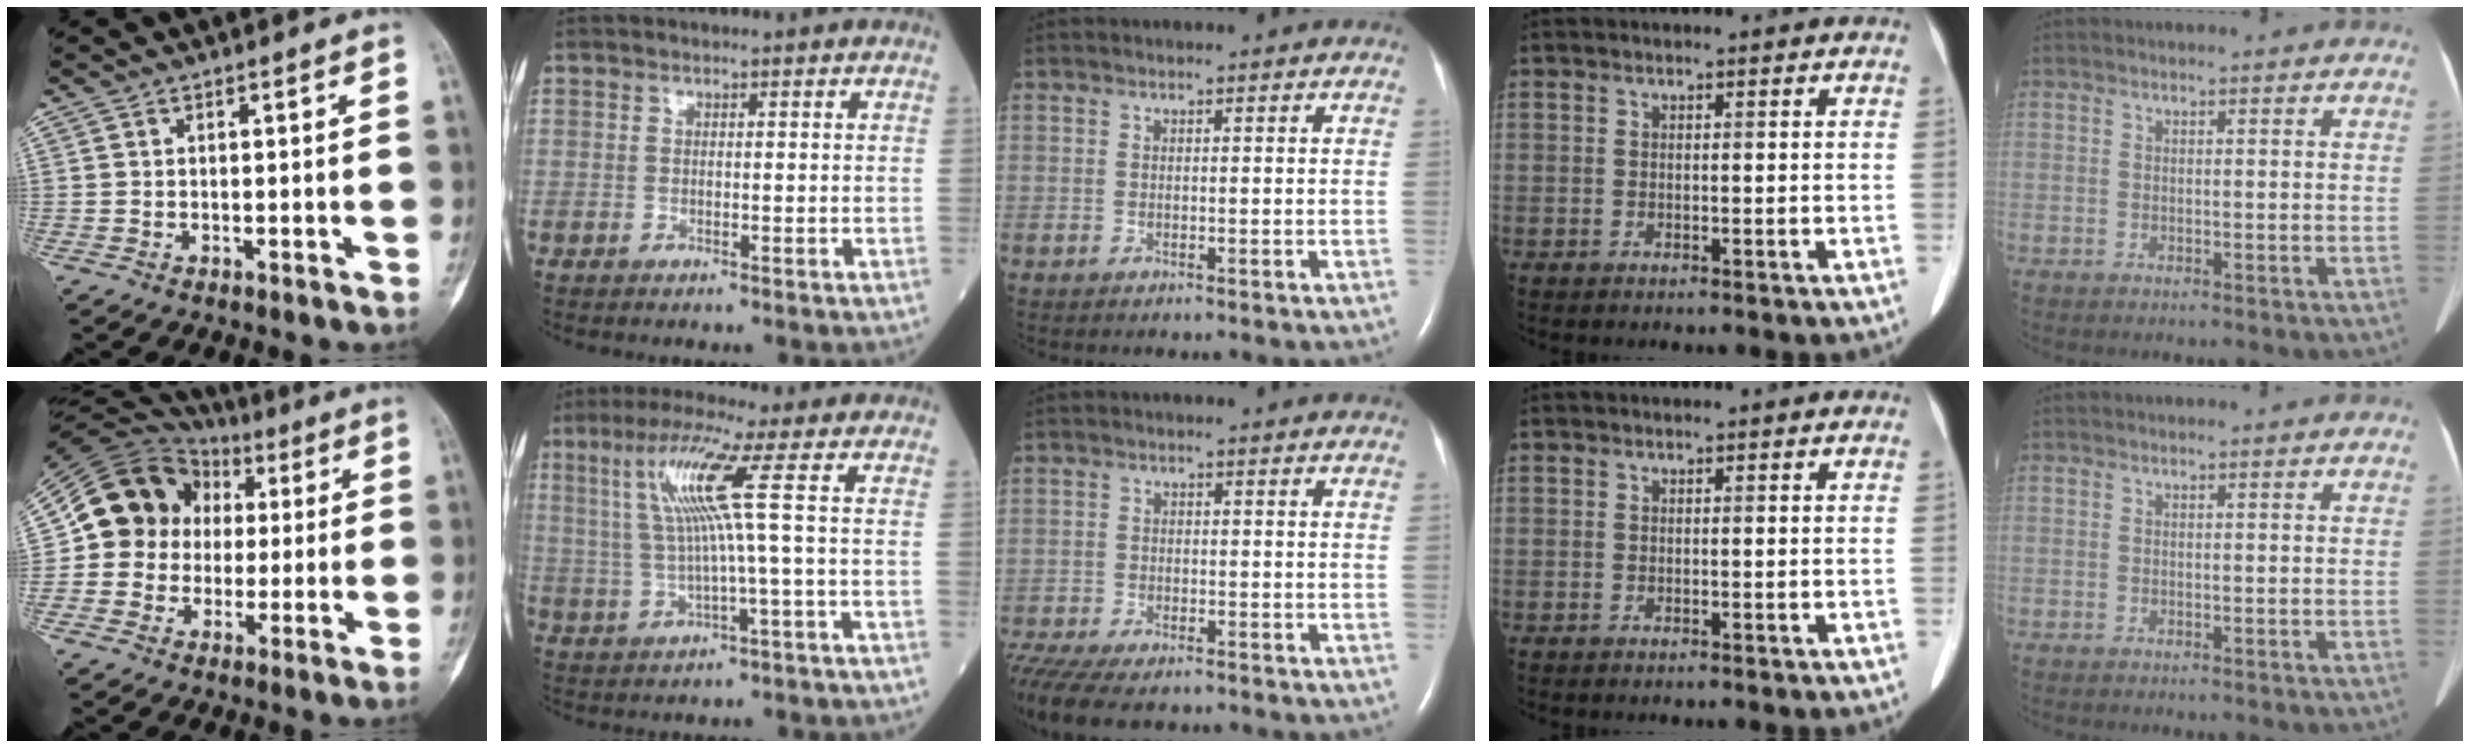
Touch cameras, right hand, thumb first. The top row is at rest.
{"thumb": {"total": 14.4, "force": [1.4, 13.0, 5.8], "torque": [-0.079, 0.029, 0.022]}, "index": {"total": 8.6, "force": [2.1, -1.5, 8.1], "torque": [-0.162, 0.013, 0.048]}, "middle": {"total": 12.4, "force": [-10.1, 3.9, 6.1], "torque": [-0.138, -0.014, -0.153]}}